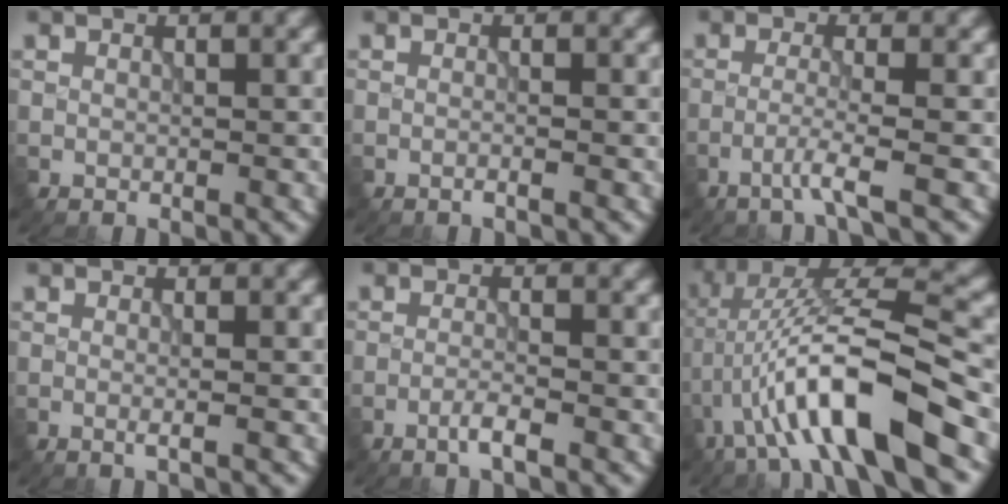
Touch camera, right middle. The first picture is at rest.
{"total": 0.9, "force": [-0.3, 0.2, 0.8], "torque": [-0.010, -0.005, -0.015]}
{"total": 2.5, "force": [-1.4, -0.1, 2.0], "torque": [-0.033, 0.005, -0.040]}
{"total": 1.2, "force": [-0.2, 0.3, 1.2], "torque": [-0.016, -0.003, -0.008]}
{"total": 1.9, "force": [-1.1, 0.2, 1.5], "torque": [-0.024, 0.007, -0.027]}
{"total": 10.5, "force": [-3.8, 2.2, 9.6], "torque": [-0.177, 0.025, -0.066]}